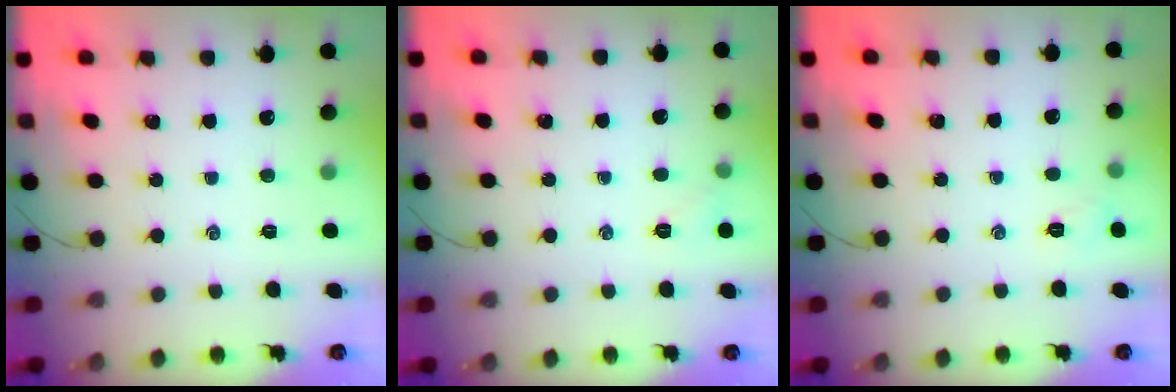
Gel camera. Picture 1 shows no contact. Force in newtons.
{"total": 4.3, "press": 4.1, "slide": 1.3}
{"total": 4.0, "press": 3.9, "slide": 1.2}